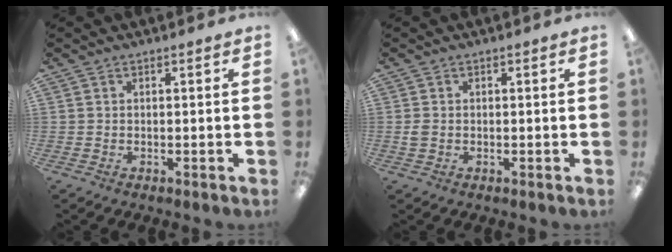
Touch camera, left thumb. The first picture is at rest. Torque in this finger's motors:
{"motor_torque": [-0.01, 0.00, -0.02, -0.03, 0.00]}